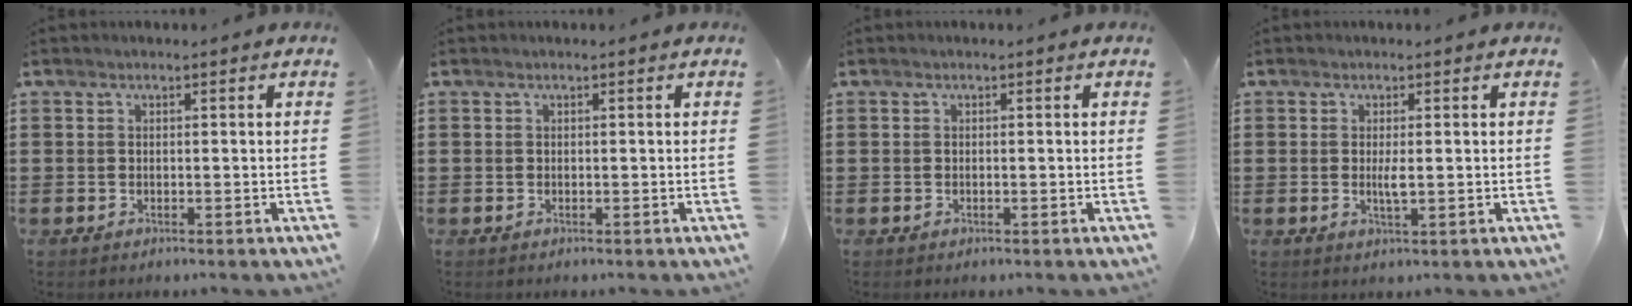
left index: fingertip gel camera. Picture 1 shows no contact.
{"total": 0.0}
{"total": 0.0}
{"total": 2.3, "force": [0.1, 0.3, 2.3], "torque": [-0.042, -0.005, 0.001]}